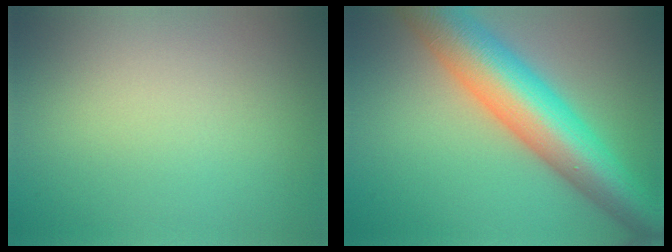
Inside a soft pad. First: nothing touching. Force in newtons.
{"total": 11.0, "press": 11.0, "slide": 0.3}